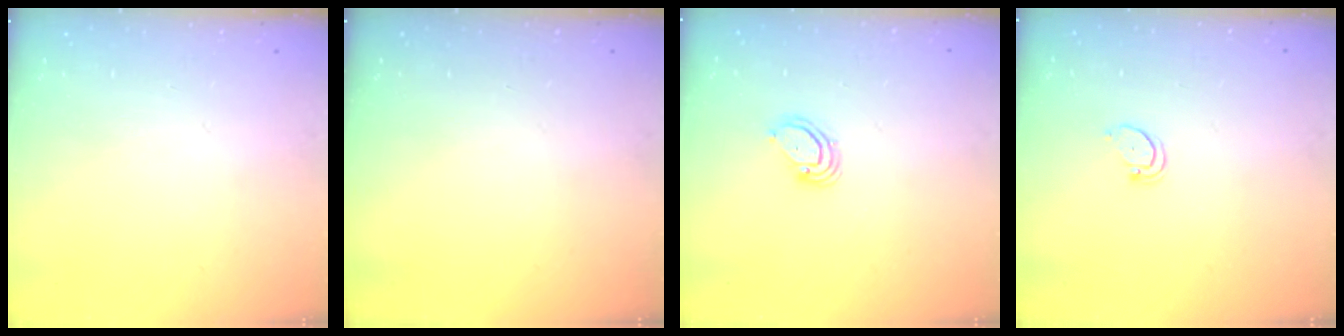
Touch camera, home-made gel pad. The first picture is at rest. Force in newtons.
{"total": 0.0}
{"total": 3.8, "press": 3.8, "slide": 0.3}
{"total": 2.5, "press": 2.5, "slide": 0.2}